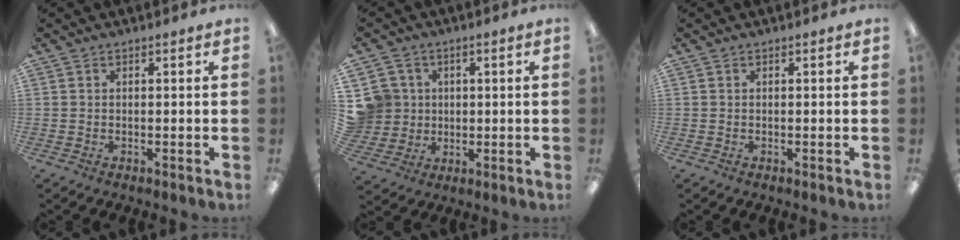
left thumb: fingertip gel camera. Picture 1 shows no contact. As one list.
[{"total": 8.3, "force": [1.7, 8.1, 0.7], "torque": [-0.036, 0.006, 0.044]}, {"total": 0.0}]